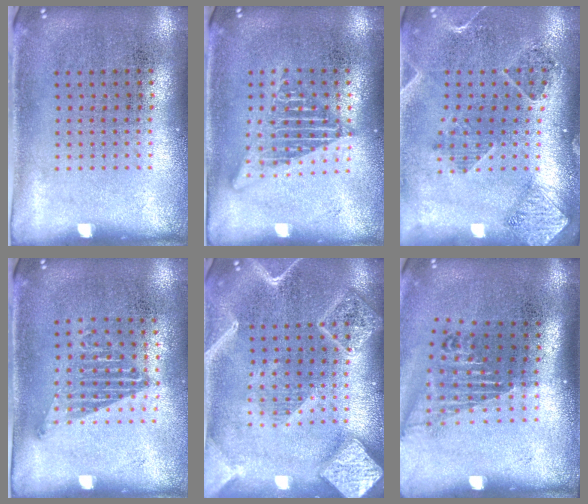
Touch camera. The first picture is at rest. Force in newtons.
{"total": 2.0, "press": 2.0, "slide": 0.2}
{"total": 1.5, "press": 1.5, "slide": 0.3}
{"total": 1.1, "press": 1.0, "slide": 0.5}
{"total": 2.8, "press": 2.8, "slide": 0.3}
{"total": 1.7, "press": 1.3, "slide": 1.1}